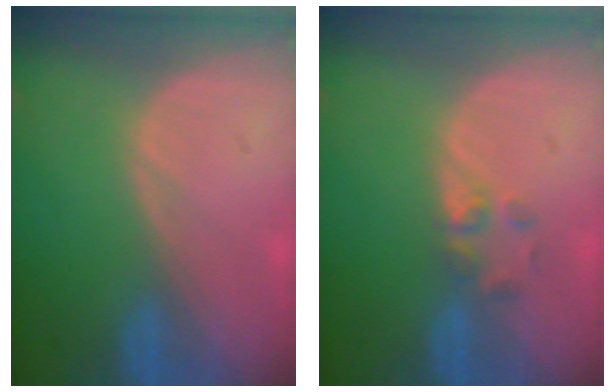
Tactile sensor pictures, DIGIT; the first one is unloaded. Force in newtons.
{"total": 2.3, "press": 2.2, "slide": 0.8}